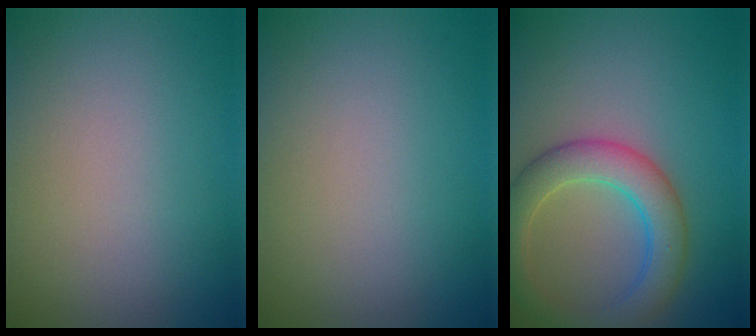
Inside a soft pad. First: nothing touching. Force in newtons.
{"total": 0.0}
{"total": 4.9, "press": 4.9, "slide": 0.0}